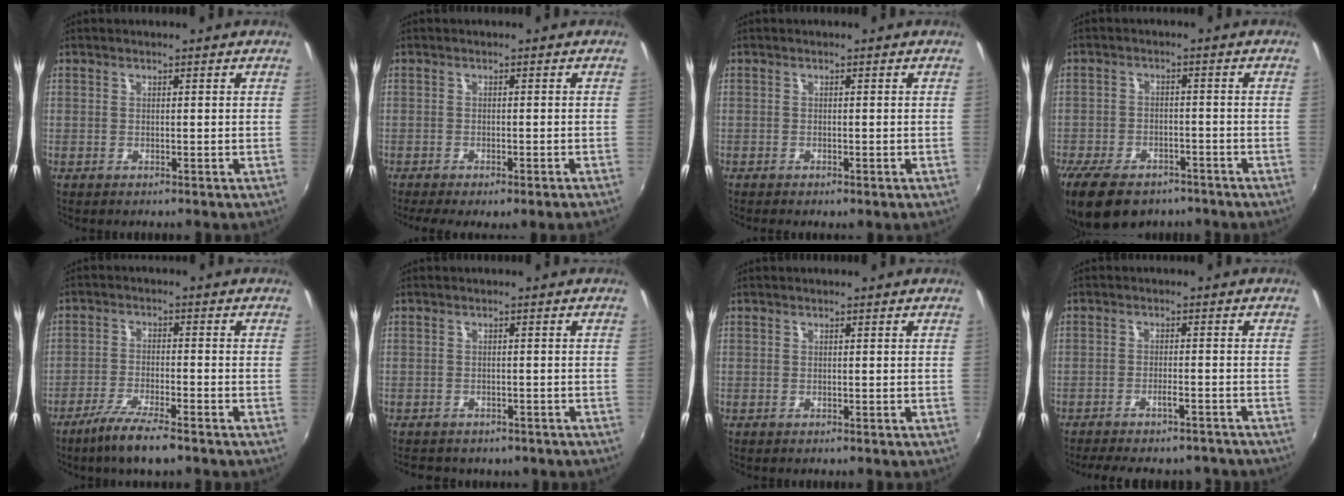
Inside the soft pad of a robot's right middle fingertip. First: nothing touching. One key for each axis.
{"total": 5.0, "fx": -3.7, "fy": 0.6, "fz": 3.4, "tx": -0.064, "ty": -0.021, "tz": -0.054}
{"total": 1.0, "fx": -0.7, "fy": 0.2, "fz": 0.7, "tx": -0.013, "ty": -0.004, "tz": -0.011}
{"total": 13.9, "fx": -10.0, "fy": 7.2, "fz": 6.6, "tx": -0.165, "ty": -0.026, "tz": -0.162}
{"total": 7.5, "fx": -5.6, "fy": 1.0, "fz": 4.9, "tx": -0.117, "ty": -0.013, "tz": -0.105}
{"total": 5.4, "fx": -4.1, "fy": 2.8, "fz": 2.1, "tx": -0.045, "ty": -0.013, "tz": -0.048}
{"total": 0.0}
{"total": 12.4, "fx": -11.0, "fy": 3.0, "fz": 4.8, "tx": -0.103, "ty": -0.006, "tz": -0.141}